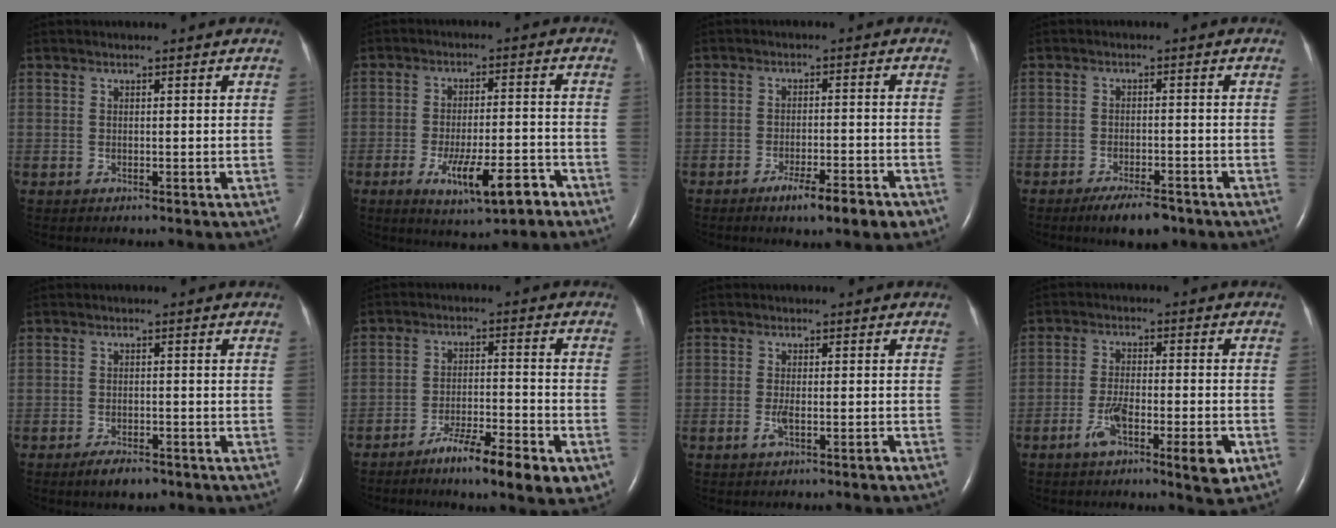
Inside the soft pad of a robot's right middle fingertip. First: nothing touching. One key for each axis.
{"total": 9.8, "fx": -5.3, "fy": 2.1, "fz": 8.0, "tx": -0.132, "ty": -0.008, "tz": -0.076}
{"total": 6.7, "fx": -4.3, "fy": 0.8, "fz": 5.1, "tx": -0.078, "ty": -0.008, "tz": -0.063}
{"total": 5.7, "fx": -4.2, "fy": 1.6, "fz": 3.5, "tx": -0.060, "ty": -0.005, "tz": -0.065}
{"total": 3.8, "fx": -2.8, "fy": 1.3, "fz": 2.2, "tx": -0.045, "ty": -0.004, "tz": -0.040}
{"total": 9.9, "fx": -5.9, "fy": 1.1, "fz": 7.9, "tx": -0.125, "ty": -0.007, "tz": -0.092}
{"total": 2.6, "fx": -1.4, "fy": 0.2, "fz": 2.1, "tx": -0.041, "ty": -0.002, "tz": -0.026}
{"total": 8.3, "fx": -4.0, "fy": 1.4, "fz": 7.2, "tx": -0.122, "ty": -0.006, "tz": -0.063}